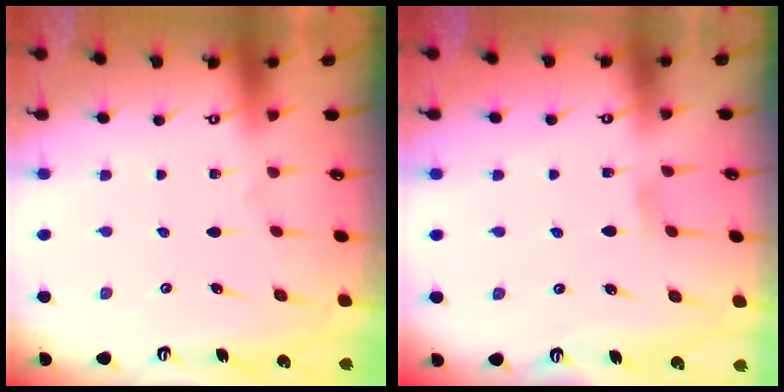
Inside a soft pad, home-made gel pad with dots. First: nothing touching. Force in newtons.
{"total": 4.3, "press": 4.2, "slide": 0.6}